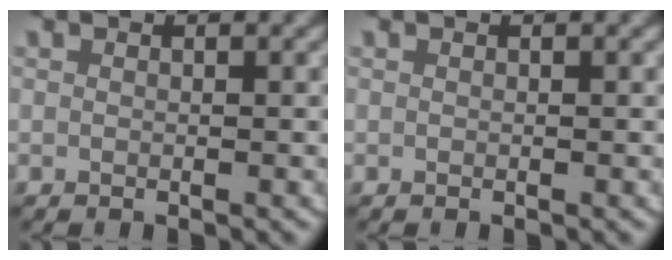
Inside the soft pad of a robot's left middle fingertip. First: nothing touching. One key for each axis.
{"total": 0.0}